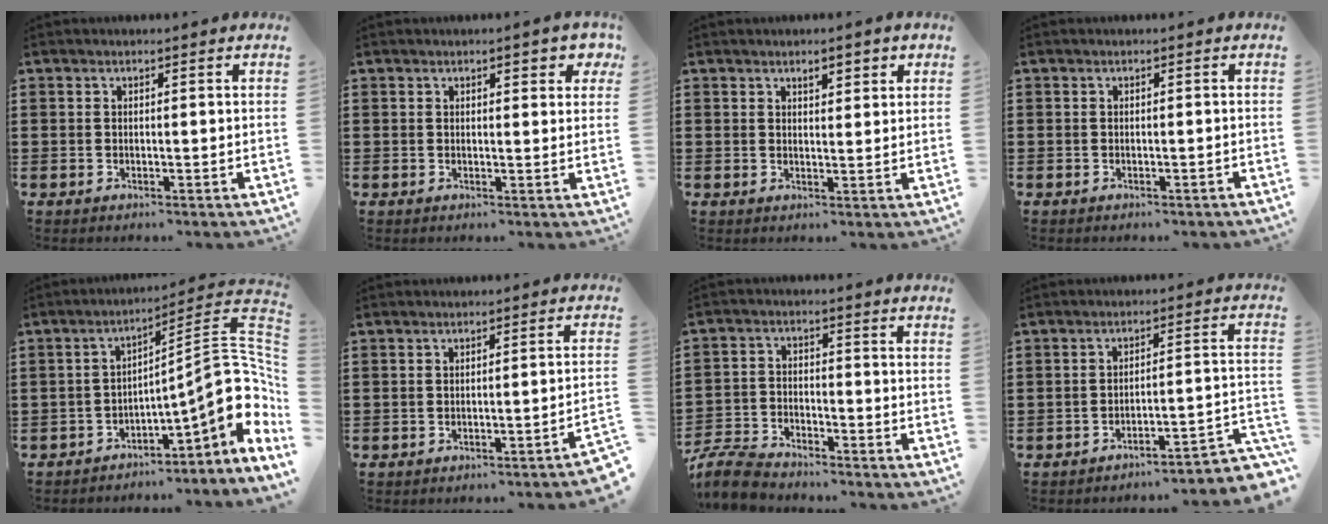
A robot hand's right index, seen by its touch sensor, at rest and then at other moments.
{"total": 2.2, "force": [1.3, 0.8, 1.6], "torque": [-0.019, 0.002, 0.017]}
{"total": 2.2, "force": [1.6, 0.8, 1.3], "torque": [-0.019, 0.002, 0.025]}
{"total": 0.6, "force": [-0.5, 0.2, 0.0], "torque": [-0.002, 0.000, -0.011]}
{"total": 13.6, "force": [-1.3, 4.8, 12.7], "torque": [-0.162, -0.025, -0.030]}
{"total": 1.7, "force": [-1.6, -0.2, 0.7], "torque": [-0.014, 0.000, -0.032]}
{"total": 6.3, "force": [-6.0, 1.1, 1.4], "torque": [-0.052, 0.002, -0.125]}
{"total": 3.8, "force": [-3.5, 0.1, 1.4], "torque": [-0.030, -0.013, -0.077]}